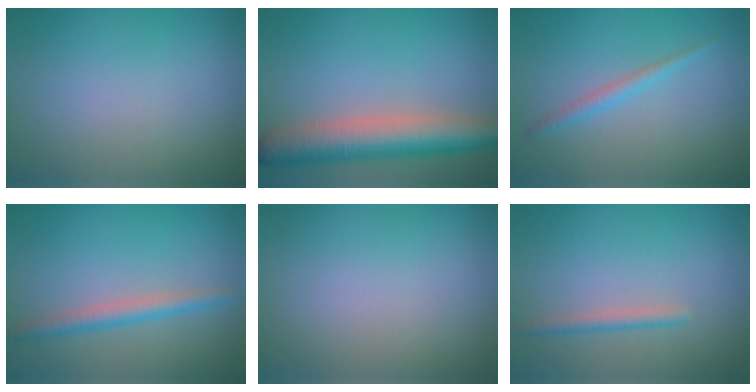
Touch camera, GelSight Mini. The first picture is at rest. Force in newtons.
{"total": 7.5, "press": 7.5, "slide": 0.4}
{"total": 1.4, "press": 1.4, "slide": 0.0}
{"total": 2.3, "press": 2.3, "slide": 0.1}
{"total": 0.0}
{"total": 1.4, "press": 1.4, "slide": 0.2}